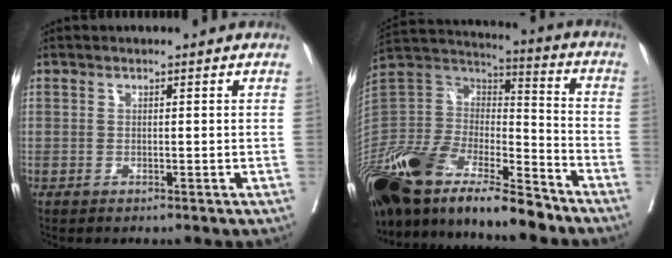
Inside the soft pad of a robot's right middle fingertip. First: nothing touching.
{"total": 26.0, "force": [-19.7, 6.8, 15.5], "torque": [-0.315, -0.027, -0.363]}